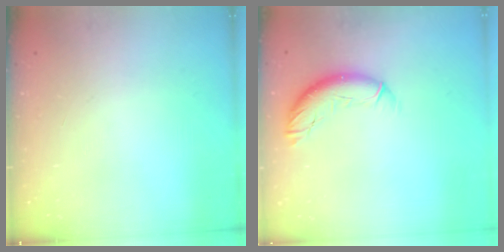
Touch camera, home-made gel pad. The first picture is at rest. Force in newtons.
{"total": 9.9, "press": 9.9, "slide": 1.0}